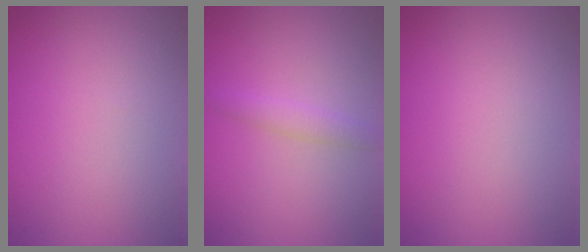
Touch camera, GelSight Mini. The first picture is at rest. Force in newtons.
{"total": 1.4, "press": 1.4, "slide": 0.0}
{"total": 0.0}